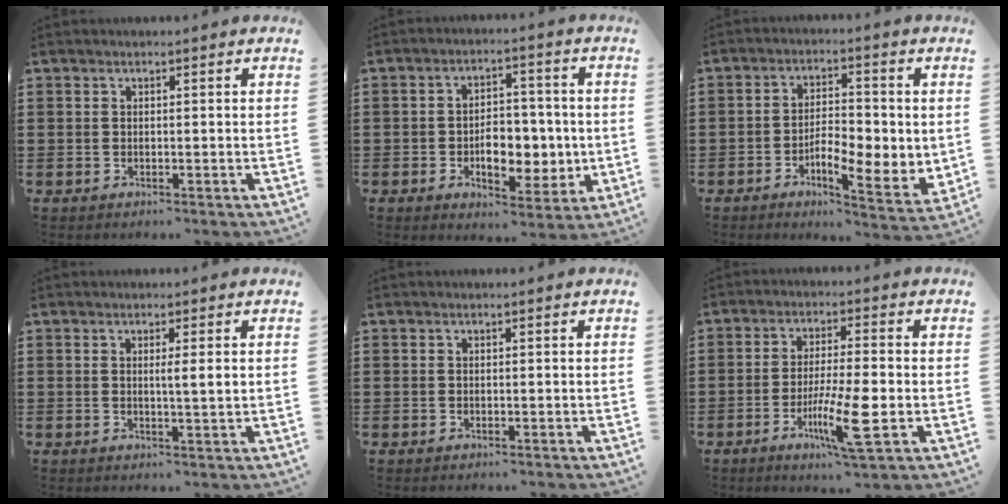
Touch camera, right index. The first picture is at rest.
{"total": 7.6, "force": [-1.3, 4.8, 5.8], "torque": [-0.083, 0.003, -0.025]}
{"total": 6.1, "force": [-1.1, 2.8, 5.3], "torque": [-0.092, -0.011, -0.023]}
{"total": 2.2, "force": [0.4, 0.0, 2.2], "torque": [-0.044, -0.002, 0.006]}
{"total": 0.0}
{"total": 9.5, "force": [-3.0, 1.1, 8.9], "torque": [-0.170, -0.016, -0.055]}